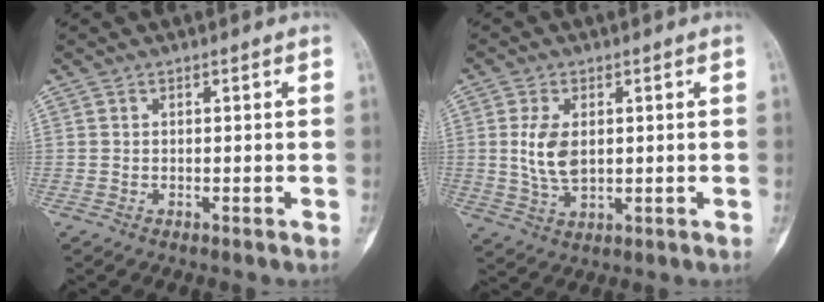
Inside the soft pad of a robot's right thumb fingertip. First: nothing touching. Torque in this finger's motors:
{"motor_torque": [1.27, 0.85, 0.63, -0.72, 0.27]}